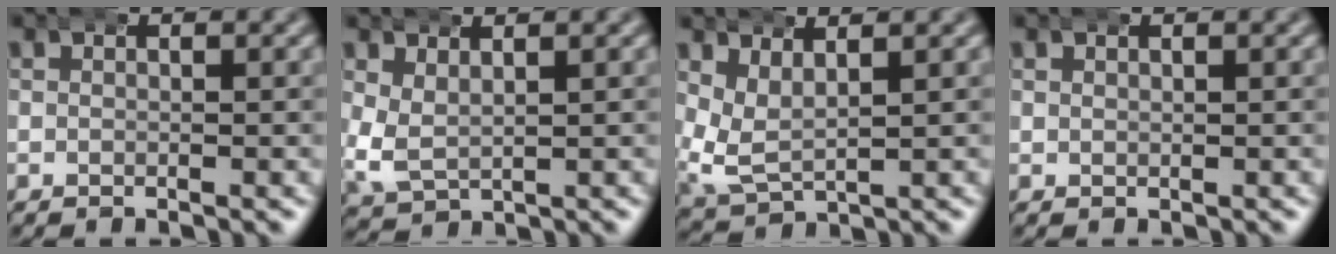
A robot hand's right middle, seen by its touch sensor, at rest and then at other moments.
{"total": 2.7, "force": [1.0, 2.0, 1.6], "torque": [-0.060, -0.022, 0.034]}
{"total": 4.6, "force": [1.6, 3.4, 2.6], "torque": [-0.085, -0.023, 0.041]}
{"total": 0.5, "force": [0.5, 0.2, -0.1], "torque": [-0.001, -0.005, 0.012]}